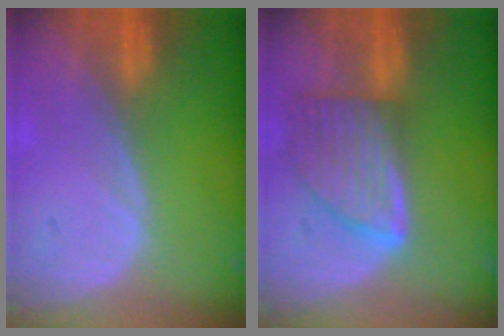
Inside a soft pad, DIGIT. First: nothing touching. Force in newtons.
{"total": 8.0, "press": 7.1, "slide": 3.6}